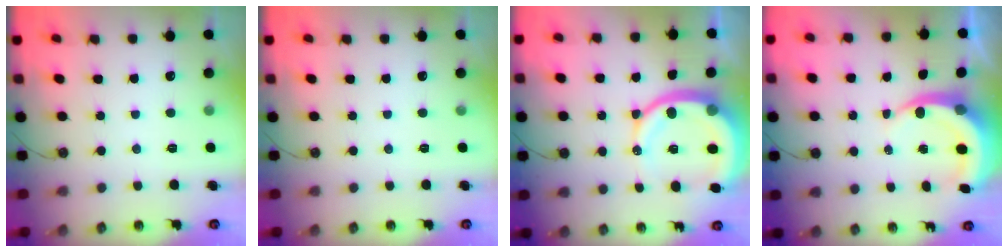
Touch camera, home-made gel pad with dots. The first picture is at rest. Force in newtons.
{"total": 0.0}
{"total": 14.6, "press": 14.5, "slide": 1.7}
{"total": 7.1, "press": 7.0, "slide": 1.1}